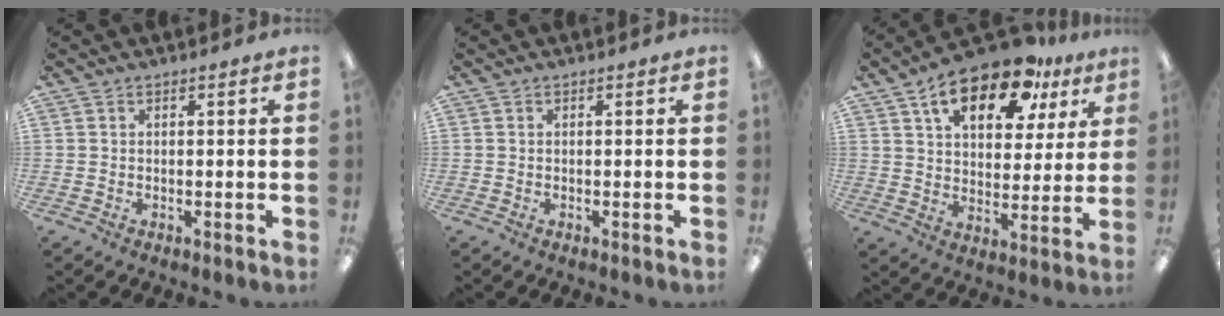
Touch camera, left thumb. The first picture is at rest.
{"total": 0.0}
{"total": 16.9, "force": [10.5, 8.4, 10.2], "torque": [-0.155, -0.048, 0.179]}